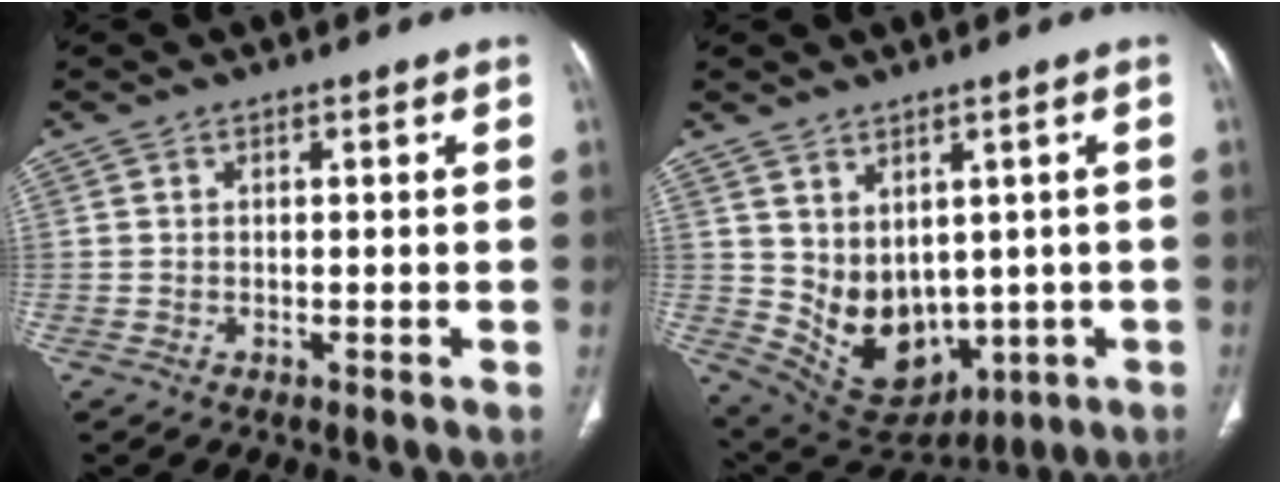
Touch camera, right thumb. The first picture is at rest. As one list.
[{"total": 12.7, "force": [-0.2, 9.6, 8.4], "torque": [-0.105, -0.007, 0.044]}]